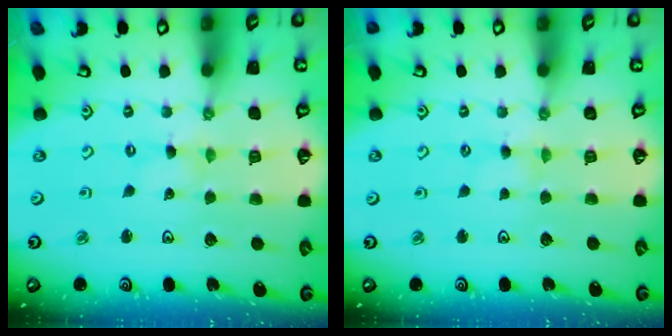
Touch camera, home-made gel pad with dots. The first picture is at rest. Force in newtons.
{"total": 2.5, "press": 2.4, "slide": 0.4}